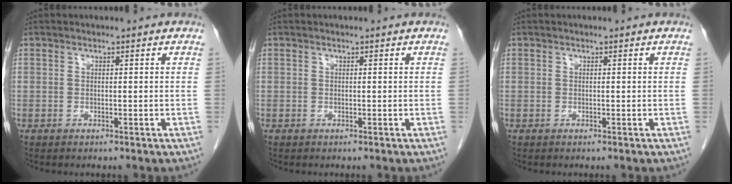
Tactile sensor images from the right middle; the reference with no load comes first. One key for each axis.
{"total": 0.0}
{"total": 0.0}